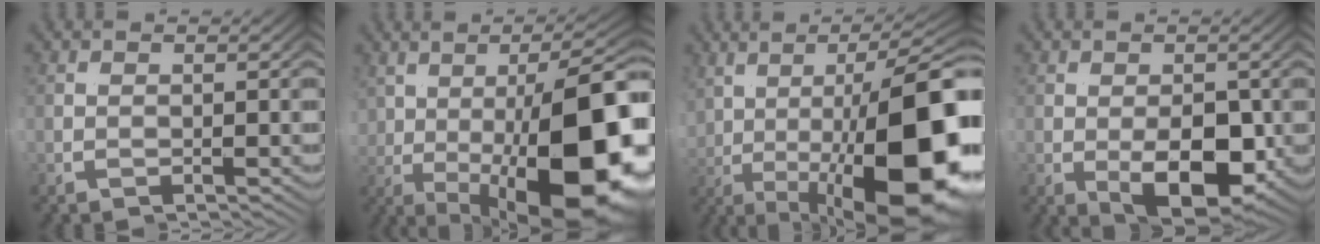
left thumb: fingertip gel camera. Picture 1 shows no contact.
{"total": 15.4, "force": [-2.6, 5.3, 14.3], "torque": [-0.198, -0.009, -0.013]}
{"total": 15.1, "force": [-1.8, 3.0, 14.7], "torque": [-0.186, 0.020, -0.014]}
{"total": 6.6, "force": [-0.6, 3.1, 5.7], "torque": [-0.101, -0.021, 0.002]}